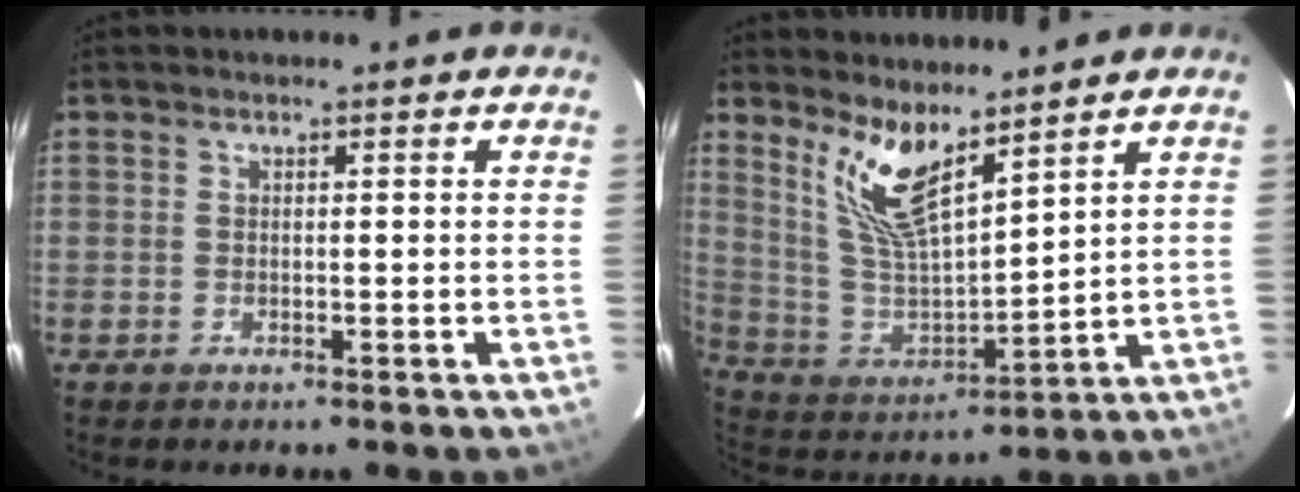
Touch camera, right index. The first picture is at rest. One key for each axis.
{"total": 11.7, "fx": 8.1, "fy": 3.3, "fz": 7.8, "tx": -0.156, "ty": -0.010, "tz": 0.174}